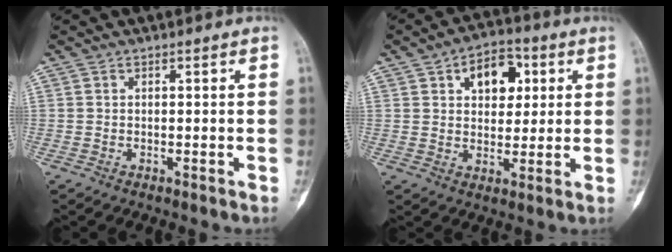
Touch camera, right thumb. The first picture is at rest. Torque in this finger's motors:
{"motor_torque": [-0.23, 0.35, 0.87, 0.40, 0.02]}